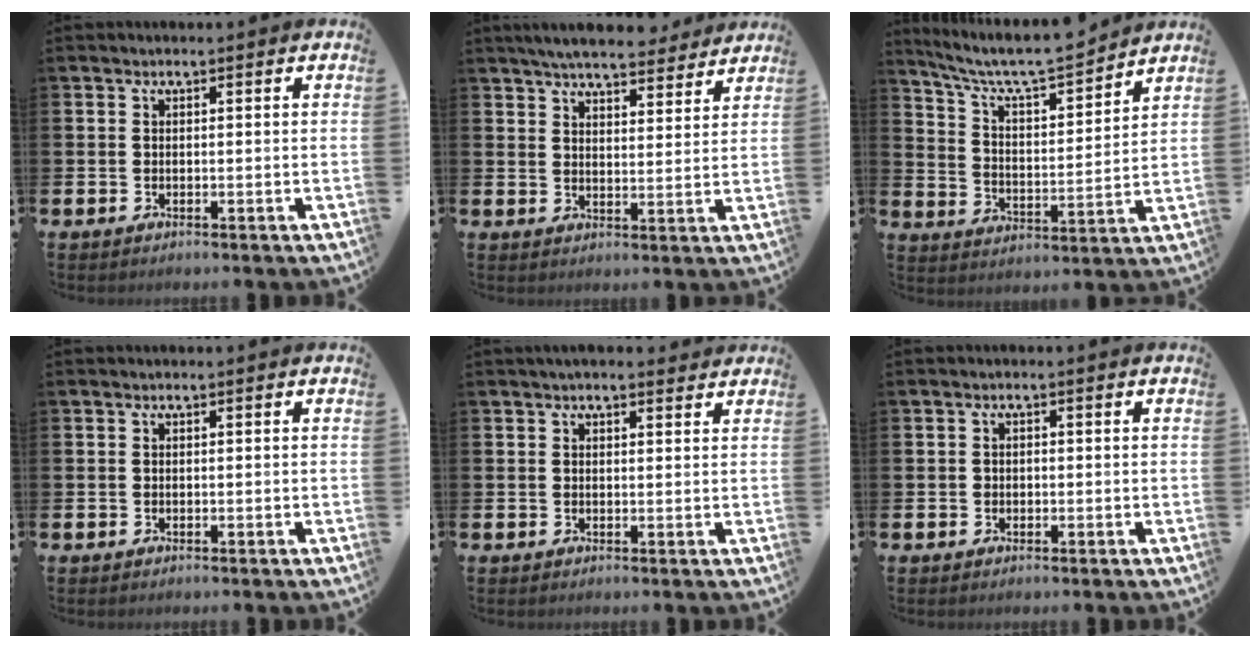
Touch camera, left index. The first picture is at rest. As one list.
[{"total": 6.1, "force": [5.8, 1.0, 1.5], "torque": [-0.038, -0.031, 0.103]}, {"total": 8.4, "force": [7.8, 1.5, 2.8], "torque": [-0.085, -0.058, 0.134]}, {"total": 0.0}, {"total": 2.1, "force": [2.0, 0.5, 0.5], "torque": [-0.005, -0.005, 0.035]}, {"total": 0.8, "force": [-0.1, 0.7, 0.3], "torque": [-0.005, 0.006, -0.005]}]